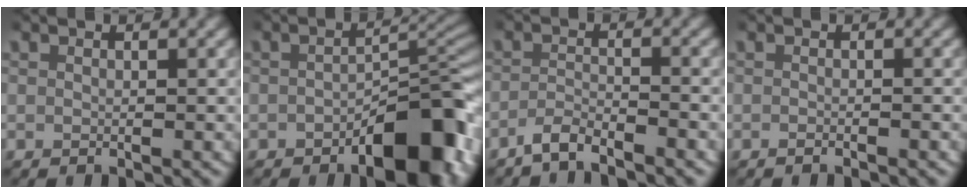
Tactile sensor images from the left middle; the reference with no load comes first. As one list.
[{"total": 8.4, "force": [-4.2, 3.4, 6.4], "torque": [-0.067, 0.009, -0.064]}, {"total": 3.1, "force": [-2.9, 0.4, 0.8], "torque": [-0.017, 0.002, -0.057]}, {"total": 0.7, "force": [-0.7, -0.2, 0.3], "torque": [-0.009, 0.001, -0.012]}]